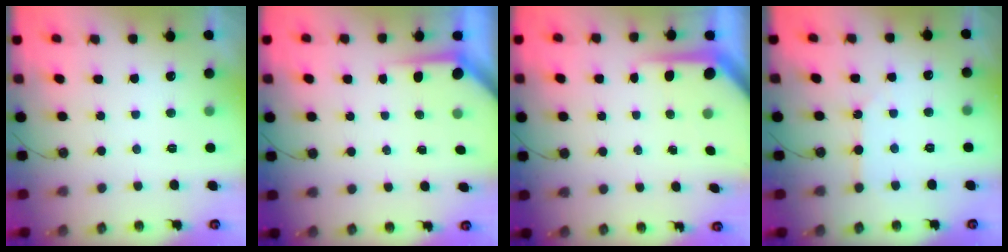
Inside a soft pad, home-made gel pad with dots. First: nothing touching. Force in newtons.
{"total": 3.6, "press": 3.6, "slide": 0.3}
{"total": 6.0, "press": 5.9, "slide": 0.4}
{"total": 3.4, "press": 3.4, "slide": 0.3}